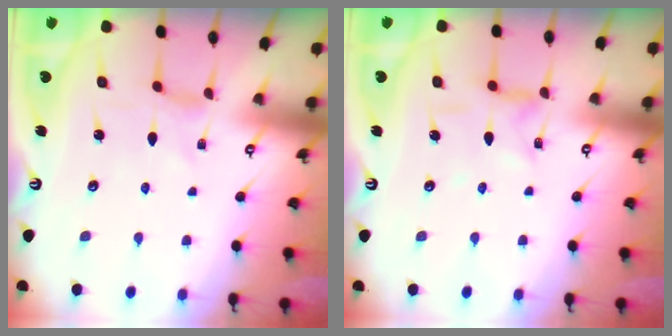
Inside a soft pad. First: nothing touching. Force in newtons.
{"total": 3.0, "press": 2.9, "slide": 0.4}